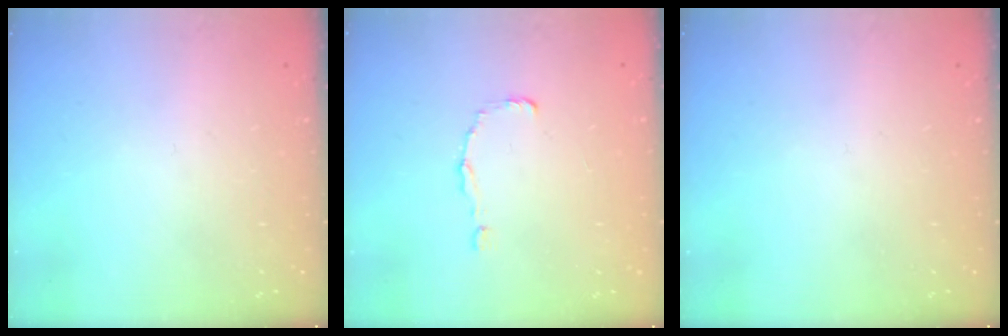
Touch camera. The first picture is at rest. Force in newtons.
{"total": 0.9, "press": 0.9, "slide": 0.0}
{"total": 0.0}